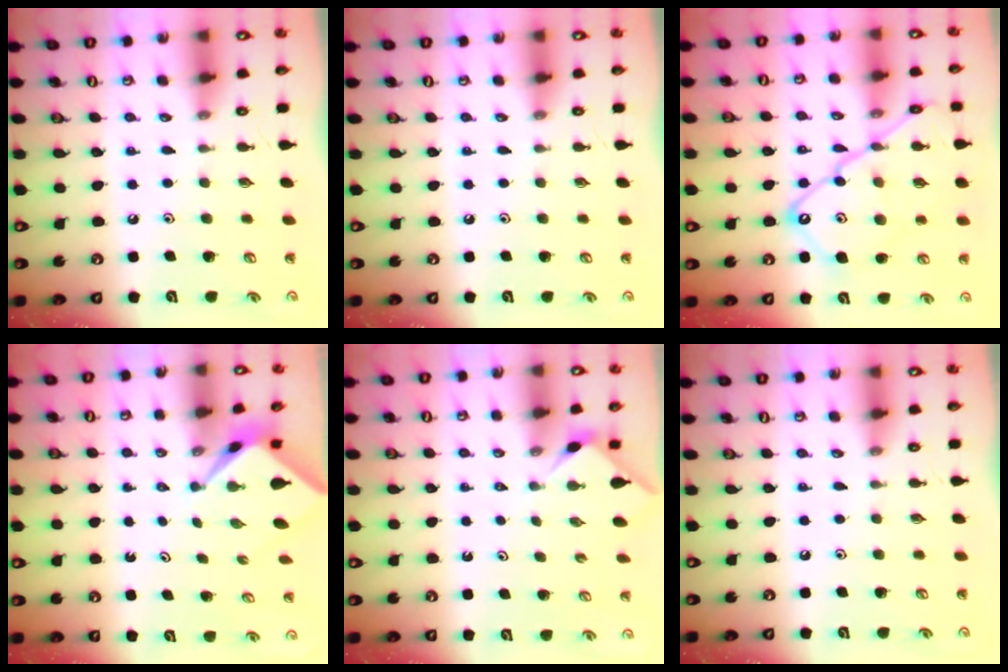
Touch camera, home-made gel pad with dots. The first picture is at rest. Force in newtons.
{"total": 0.0}
{"total": 16.7, "press": 16.6, "slide": 1.8}
{"total": 1.6, "press": 1.6, "slide": 0.3}
{"total": 2.5, "press": 2.5, "slide": 0.4}
{"total": 0.0}